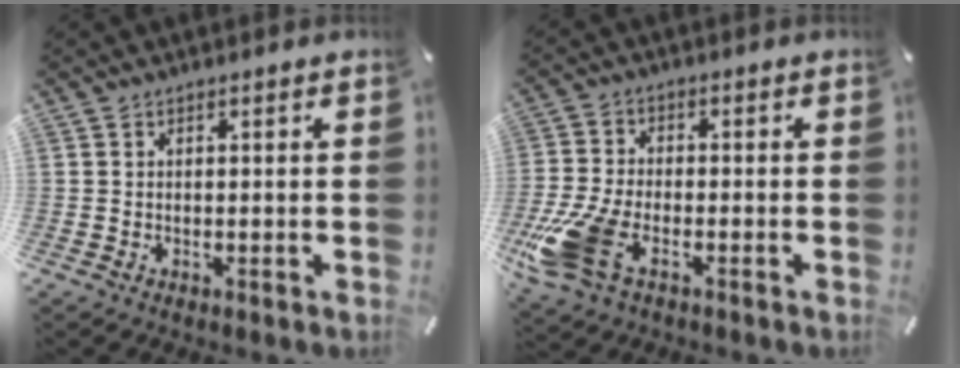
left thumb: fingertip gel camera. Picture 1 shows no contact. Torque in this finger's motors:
{"motor_torque": [0.07, 1.25, 1.10, 0.29, 0.28]}